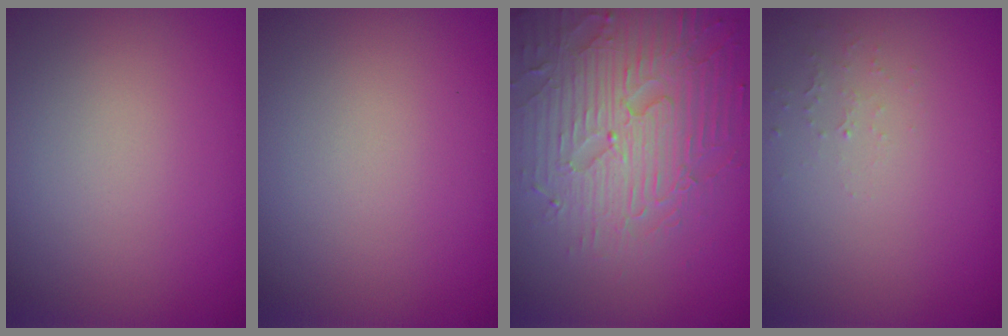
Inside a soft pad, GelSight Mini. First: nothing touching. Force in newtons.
{"total": 0.0}
{"total": 6.5, "press": 5.4, "slide": 3.6}
{"total": 0.8, "press": 0.8, "slide": 0.3}